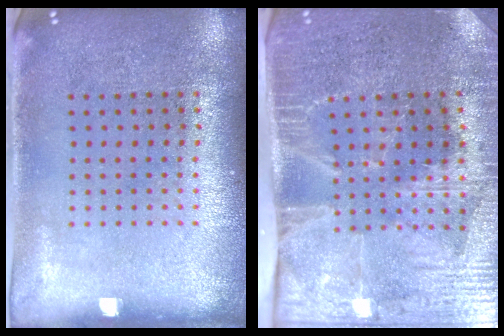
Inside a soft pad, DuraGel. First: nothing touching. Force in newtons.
{"total": 4.3, "press": 3.6, "slide": 2.3}